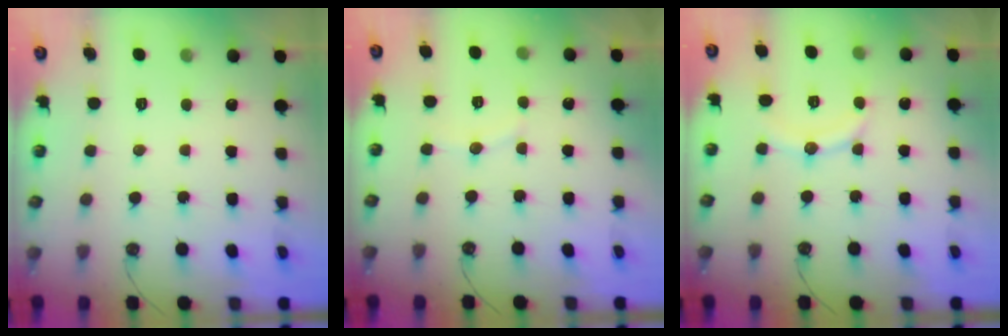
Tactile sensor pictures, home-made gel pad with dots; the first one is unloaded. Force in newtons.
{"total": 4.4, "press": 4.3, "slide": 0.9}
{"total": 9.4, "press": 9.4, "slide": 0.6}